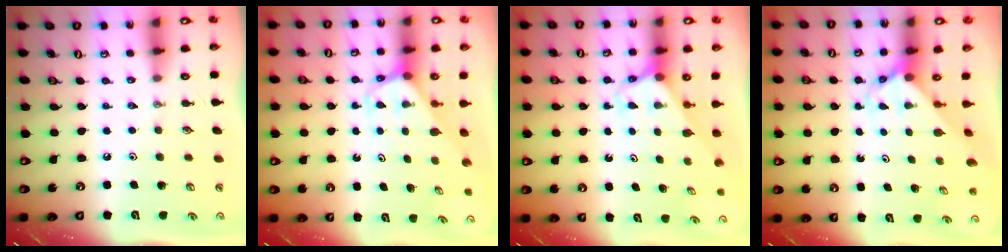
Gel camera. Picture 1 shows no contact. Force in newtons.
{"total": 2.7, "press": 2.7, "slide": 0.2}
{"total": 2.6, "press": 2.6, "slide": 0.2}
{"total": 3.6, "press": 3.6, "slide": 0.3}